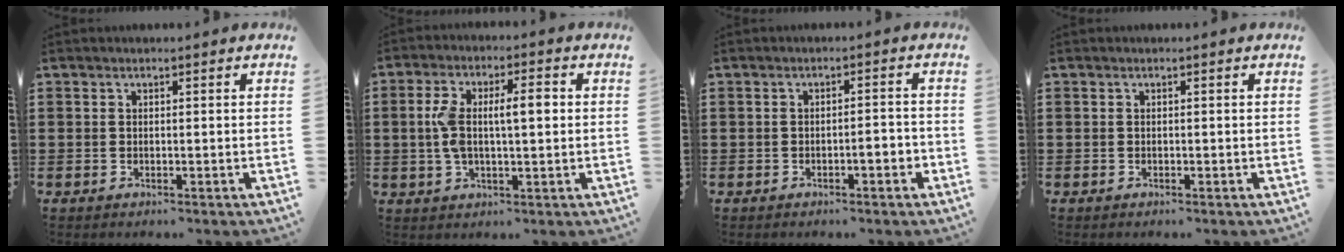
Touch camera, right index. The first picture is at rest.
{"total": 7.5, "force": [0.6, 2.8, 7.0], "torque": [-0.155, 0.002, 0.000]}
{"total": 2.4, "force": [-1.1, 0.5, 2.1], "torque": [-0.038, 0.002, -0.019]}
{"total": 0.0}